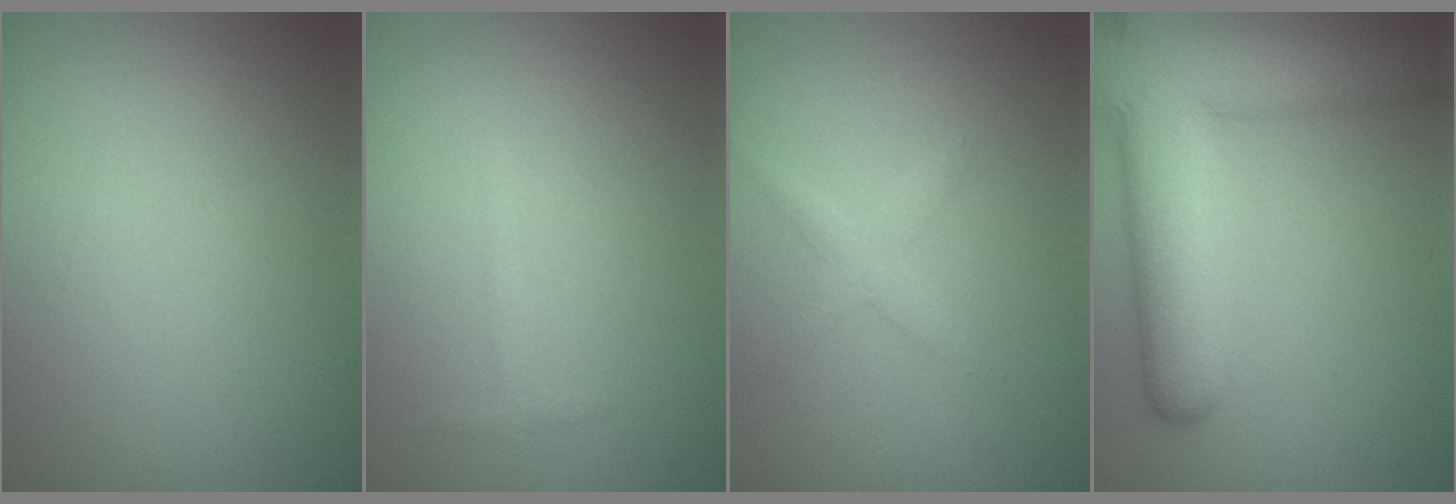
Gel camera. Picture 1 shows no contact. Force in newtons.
{"total": 0.7, "press": 0.7, "slide": 0.0}
{"total": 1.6, "press": 1.6, "slide": 0.1}
{"total": 10.9, "press": 10.8, "slide": 0.7}